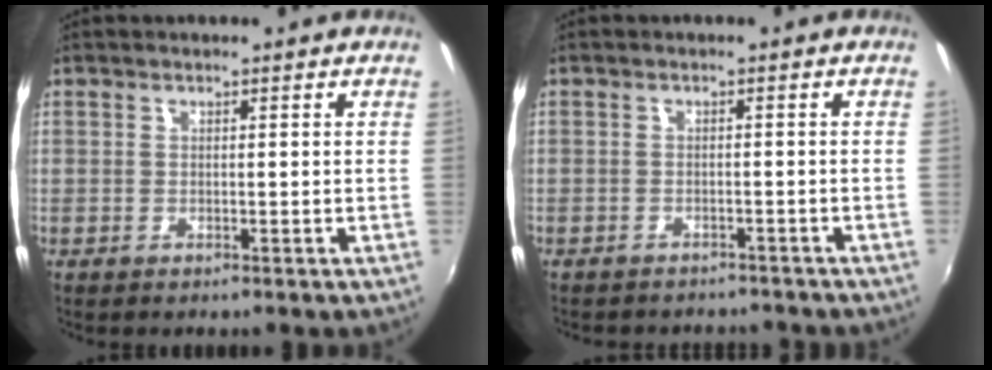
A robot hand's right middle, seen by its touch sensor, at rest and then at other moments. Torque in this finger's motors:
{"motor_torque": [0.95, -1.19, 0.10, 0.06]}